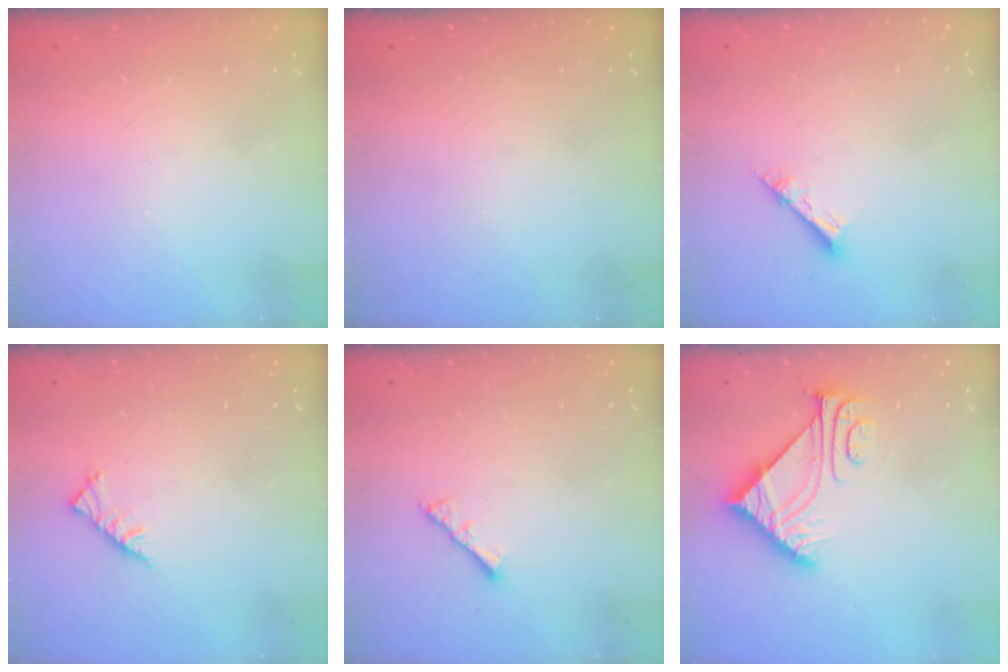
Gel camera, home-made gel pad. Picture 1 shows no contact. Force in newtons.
{"total": 0.0}
{"total": 2.6, "press": 2.6, "slide": 0.2}
{"total": 4.2, "press": 4.1, "slide": 0.7}
{"total": 2.8, "press": 2.8, "slide": 0.6}
{"total": 7.7, "press": 7.6, "slide": 1.0}